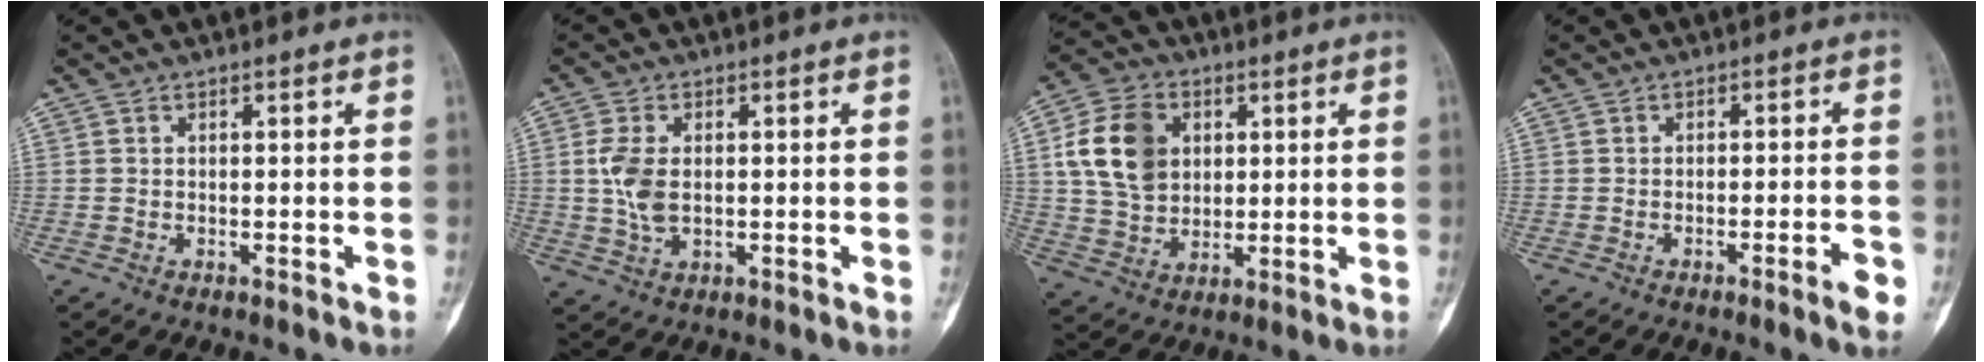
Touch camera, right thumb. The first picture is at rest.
{"total": 6.2, "force": [0.3, 3.6, 5.0], "torque": [-0.108, 0.000, 0.008]}
{"total": 13.3, "force": [3.2, 10.0, 8.1], "torque": [-0.126, 0.000, 0.060]}
{"total": 3.9, "force": [-1.9, 0.3, 3.3], "torque": [-0.049, 0.009, -0.029]}